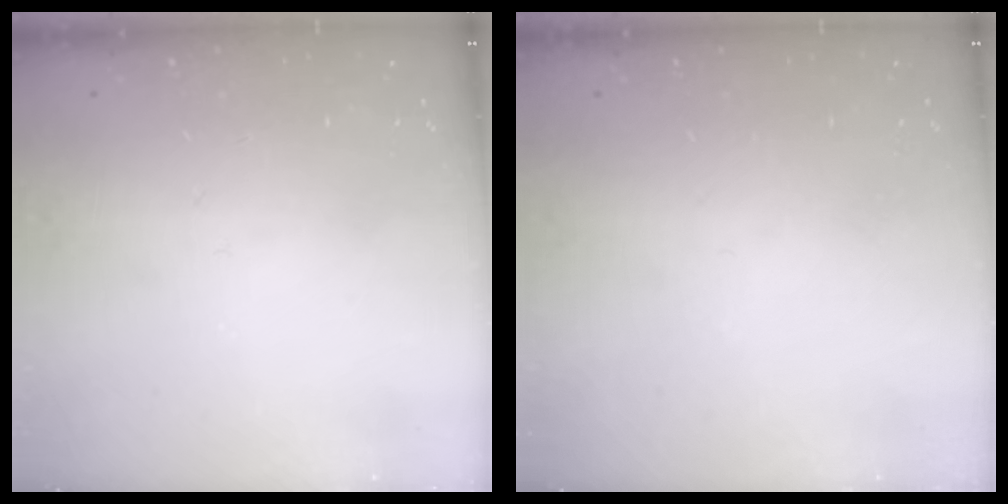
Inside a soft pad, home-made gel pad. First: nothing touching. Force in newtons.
{"total": 0.0}